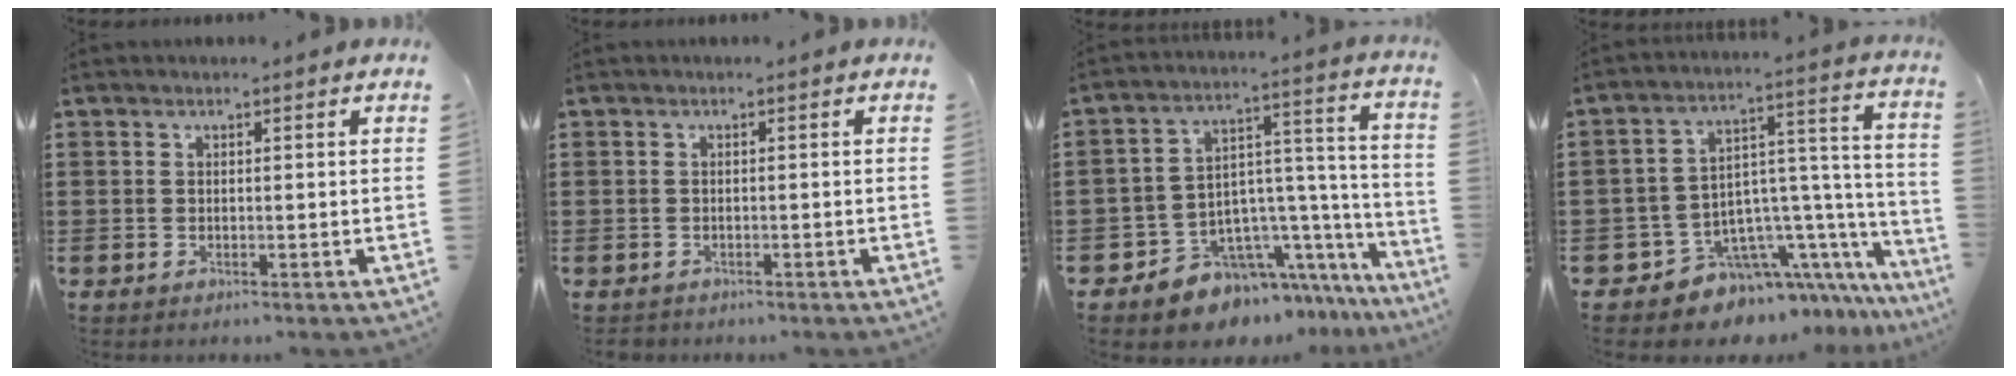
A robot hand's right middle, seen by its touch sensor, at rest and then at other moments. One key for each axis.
{"total": 0.7, "fx": -0.6, "fy": 0.2, "fz": 0.0, "tx": -0.001, "ty": 0.001, "tz": -0.015}
{"total": 8.2, "fx": -6.5, "fy": 4.7, "fz": 1.7, "tx": -0.042, "ty": 0.001, "tz": -0.118}
{"total": 8.4, "fx": -5.9, "fy": 5.5, "fz": 2.5, "tx": -0.060, "ty": -0.007, "tz": -0.102}